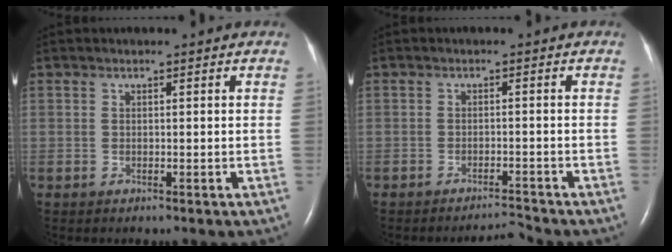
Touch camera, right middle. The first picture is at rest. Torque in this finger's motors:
{"motor_torque": [-0.34, -0.06, -0.04, -0.01]}